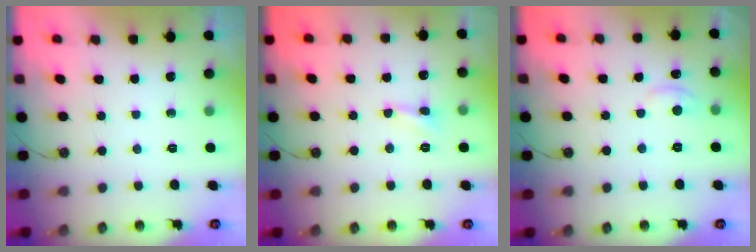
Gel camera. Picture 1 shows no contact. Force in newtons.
{"total": 2.1, "press": 2.0, "slide": 0.6}
{"total": 3.0, "press": 2.9, "slide": 0.4}